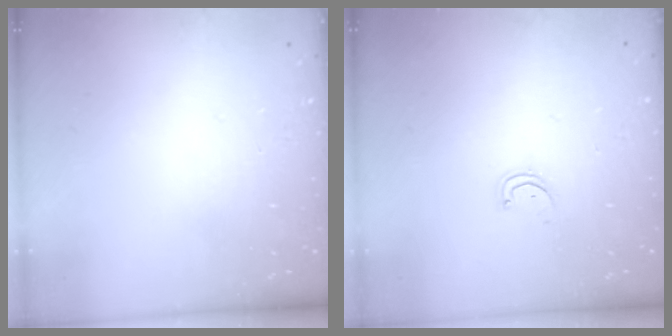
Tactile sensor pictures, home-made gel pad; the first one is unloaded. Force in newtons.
{"total": 2.3, "press": 2.3, "slide": 0.1}